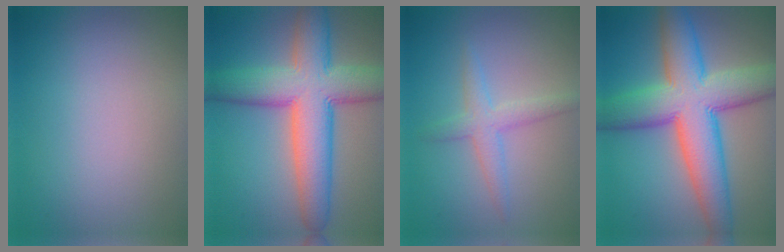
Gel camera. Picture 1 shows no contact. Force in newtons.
{"total": 10.7, "press": 10.7, "slide": 0.4}
{"total": 2.6, "press": 2.6, "slide": 0.0}
{"total": 11.2, "press": 11.2, "slide": 0.7}